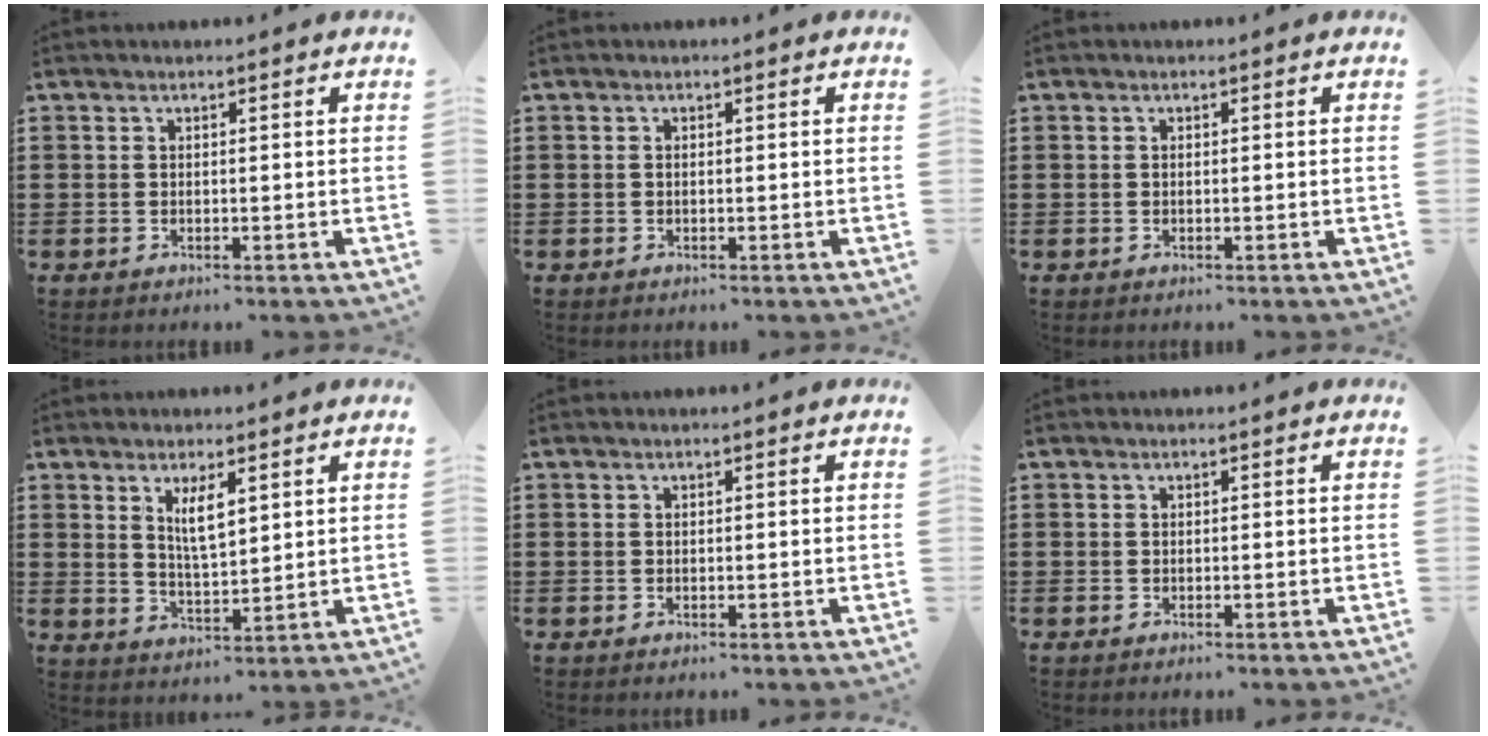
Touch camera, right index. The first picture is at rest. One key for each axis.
{"total": 0.0}
{"total": 0.0}
{"total": 4.8, "fx": 2.0, "fy": 1.5, "fz": 4.1, "tx": -0.077, "ty": 0.001, "tz": 0.032}
{"total": 0.0}
{"total": 0.0}